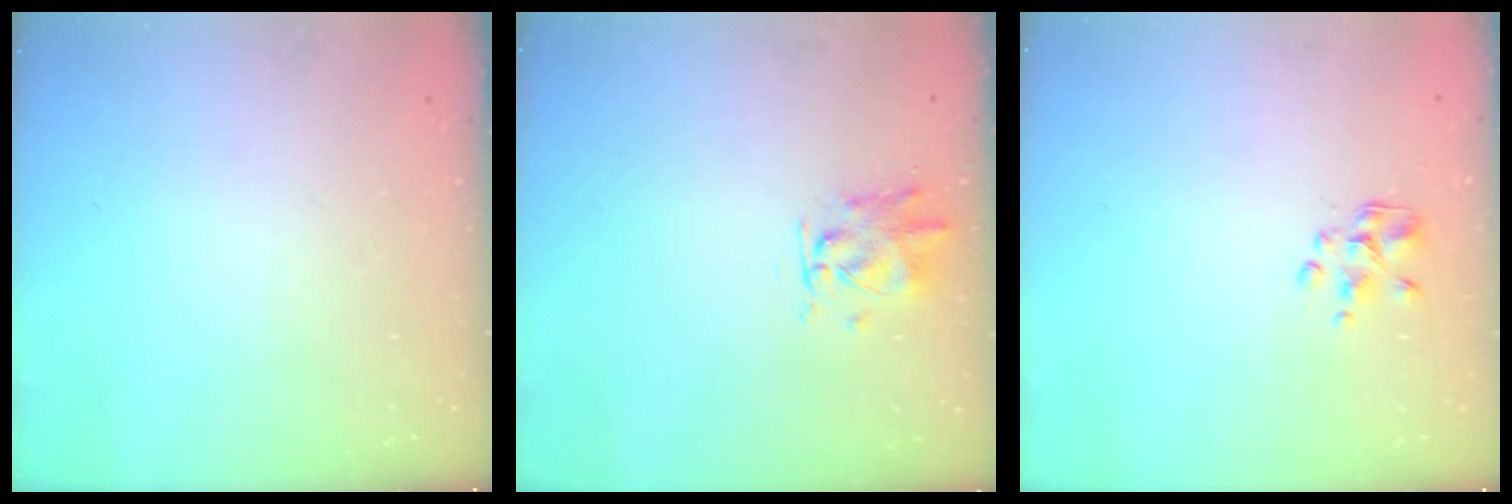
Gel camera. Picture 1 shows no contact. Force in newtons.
{"total": 3.9, "press": 3.9, "slide": 0.2}
{"total": 2.3, "press": 2.1, "slide": 0.7}